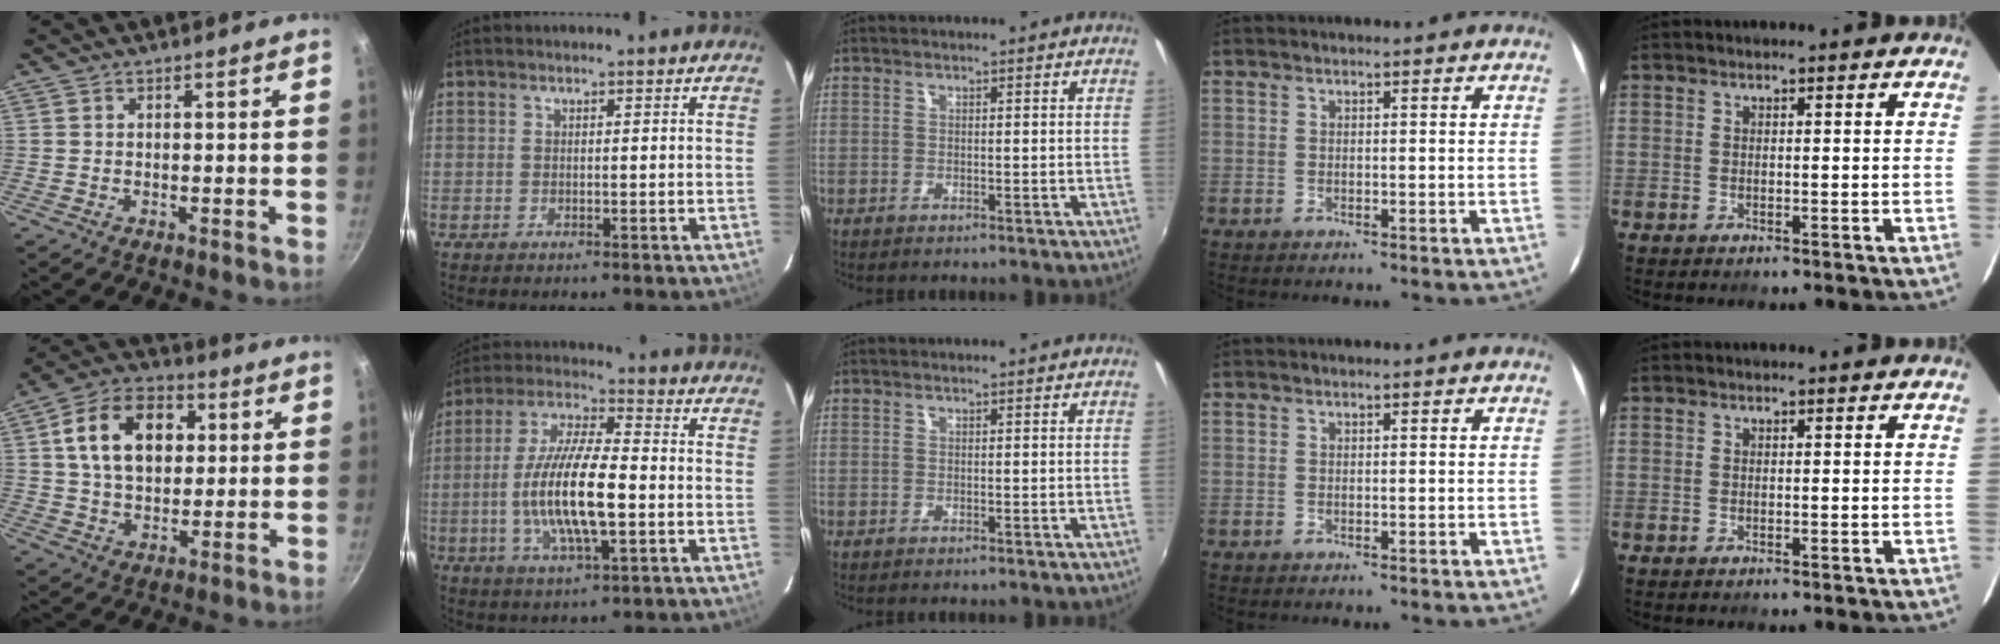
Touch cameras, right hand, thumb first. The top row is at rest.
{"thumb": {"total": 16.0, "force": [3.7, 11.0, 11.0], "torque": [-0.157, 0.013, 0.051]}, "index": {"total": 15.5, "force": [-2.7, 4.2, 14.6], "torque": [-0.293, -0.003, -0.051]}}